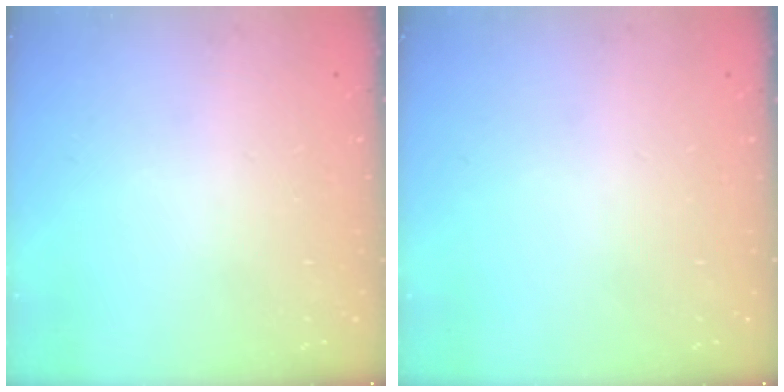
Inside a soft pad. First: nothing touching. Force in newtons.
{"total": 0.0}